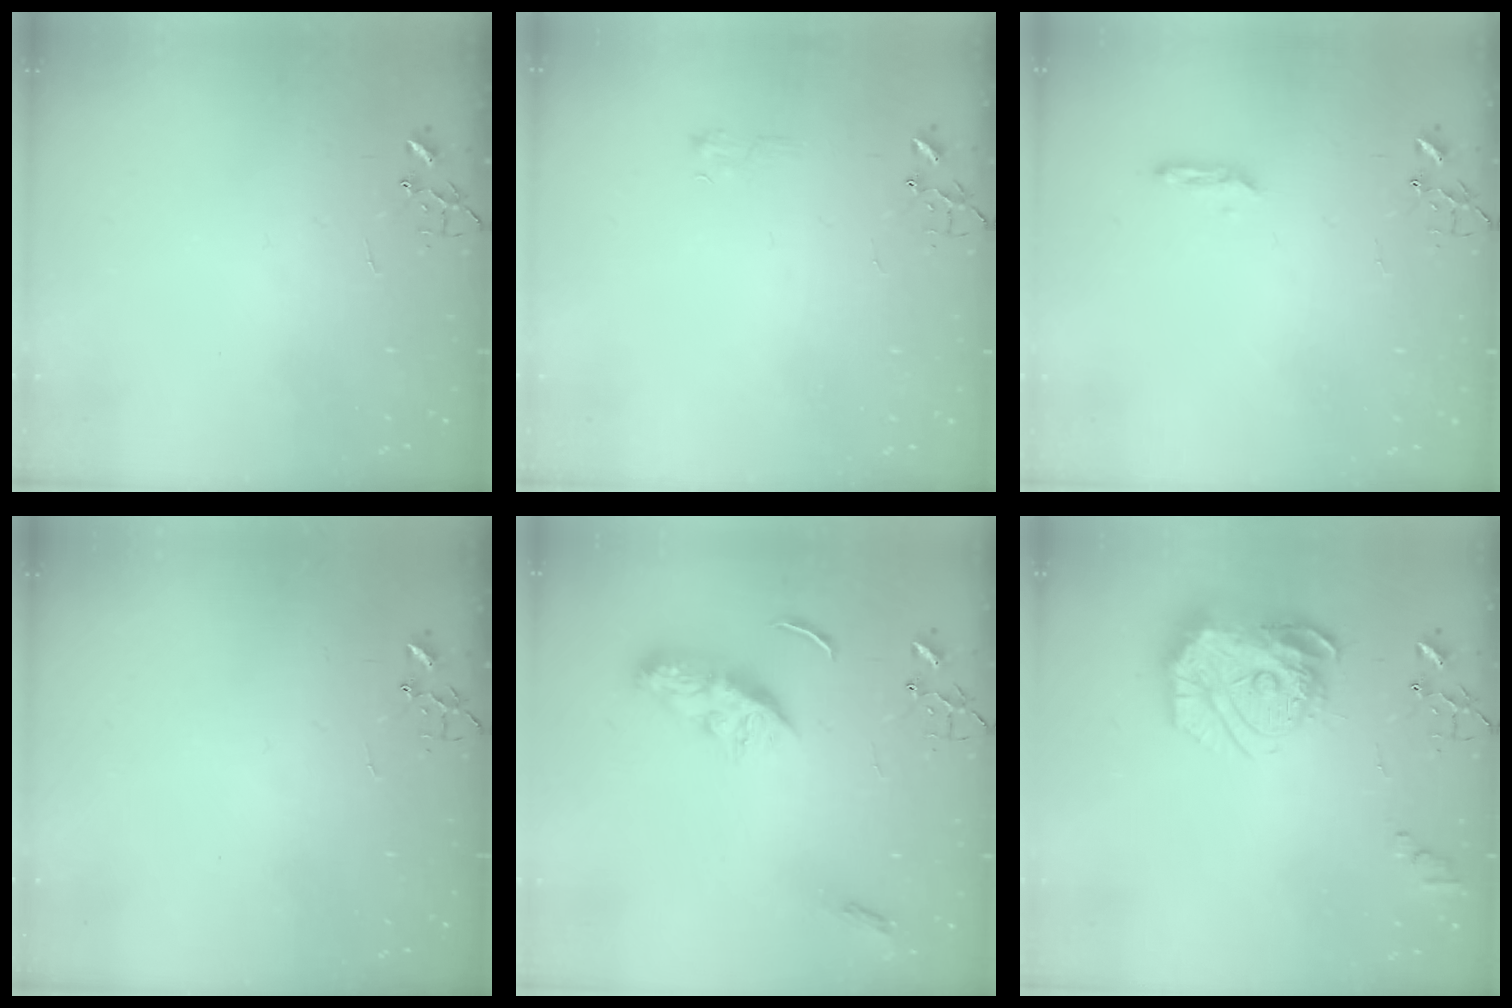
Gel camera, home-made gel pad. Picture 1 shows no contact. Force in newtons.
{"total": 5.5, "press": 5.4, "slide": 0.8}
{"total": 4.1, "press": 4.0, "slide": 0.6}
{"total": 0.0}
{"total": 9.5, "press": 9.5, "slide": 0.2}
{"total": 20.9, "press": 20.8, "slide": 2.0}